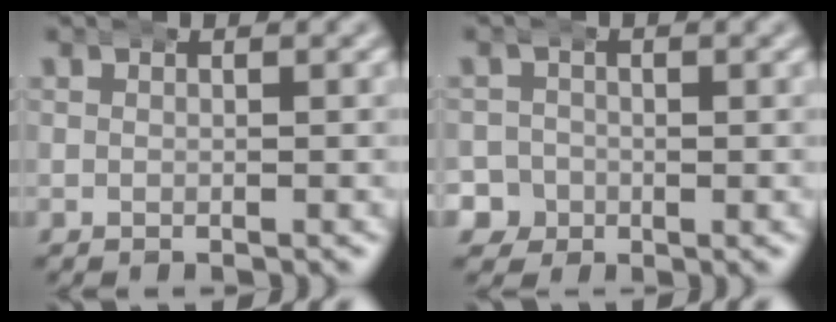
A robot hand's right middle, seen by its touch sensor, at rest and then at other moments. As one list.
[{"total": 4.4, "force": [-1.7, 4.0, 0.9], "torque": [-0.034, -0.018, -0.033]}]